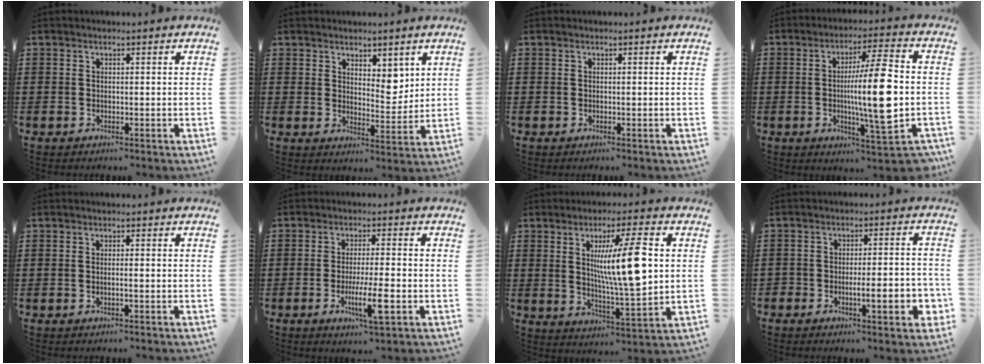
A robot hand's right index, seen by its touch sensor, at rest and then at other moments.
{"total": 4.7, "force": [3.3, 2.6, 2.0], "torque": [-0.033, -0.008, 0.059]}
{"total": 0.0}
{"total": 13.0, "force": [-1.1, 2.1, 12.8], "torque": [-0.199, -0.013, -0.023]}
{"total": 1.1, "force": [-0.5, -0.2, 0.9], "torque": [-0.016, -0.006, -0.008]}
{"total": 7.5, "force": [-2.5, 1.0, 7.0], "torque": [-0.131, -0.016, -0.045]}
{"total": 11.9, "force": [2.4, 1.9, 11.5], "torque": [-0.198, -0.001, 0.034]}
{"total": 6.3, "force": [-2.6, 2.0, 5.4], "torque": [-0.080, -0.002, -0.044]}